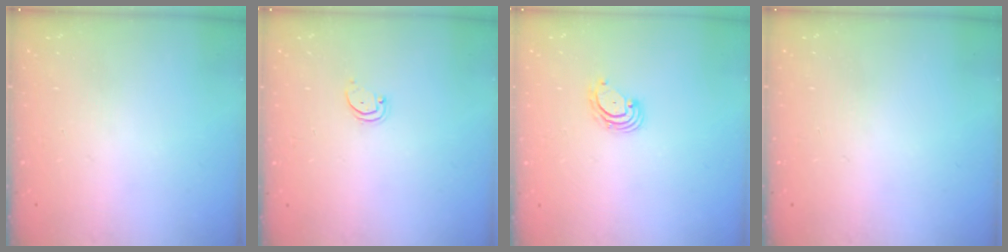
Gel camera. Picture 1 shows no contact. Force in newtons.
{"total": 1.5, "press": 1.5, "slide": 0.1}
{"total": 3.5, "press": 3.5, "slide": 0.4}
{"total": 0.0}